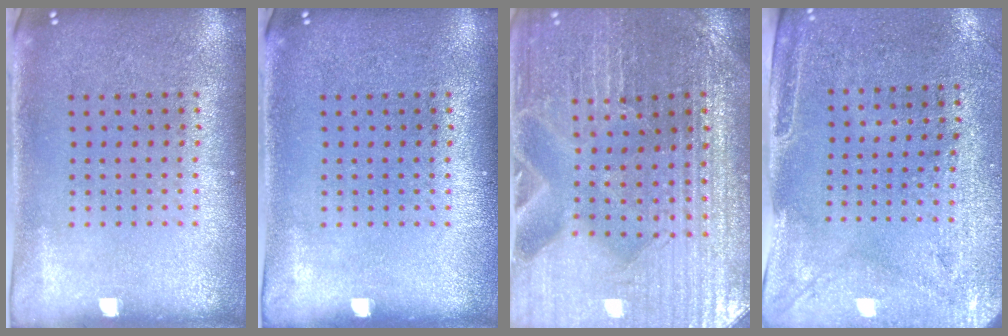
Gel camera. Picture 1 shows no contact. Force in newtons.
{"total": 0.0}
{"total": 3.4, "press": 3.3, "slide": 0.4}
{"total": 3.0, "press": 2.5, "slide": 1.6}